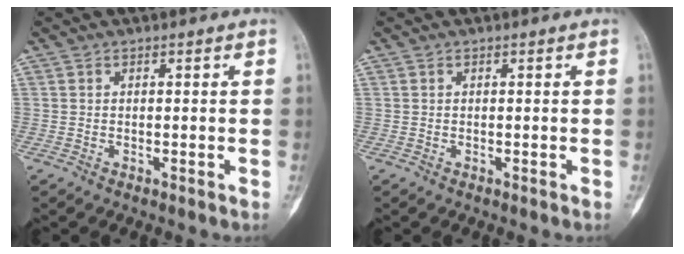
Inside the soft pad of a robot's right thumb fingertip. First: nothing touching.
{"total": 0.0}